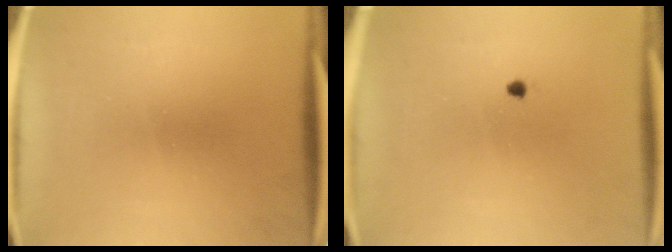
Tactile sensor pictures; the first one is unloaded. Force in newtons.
{"total": 1.0}